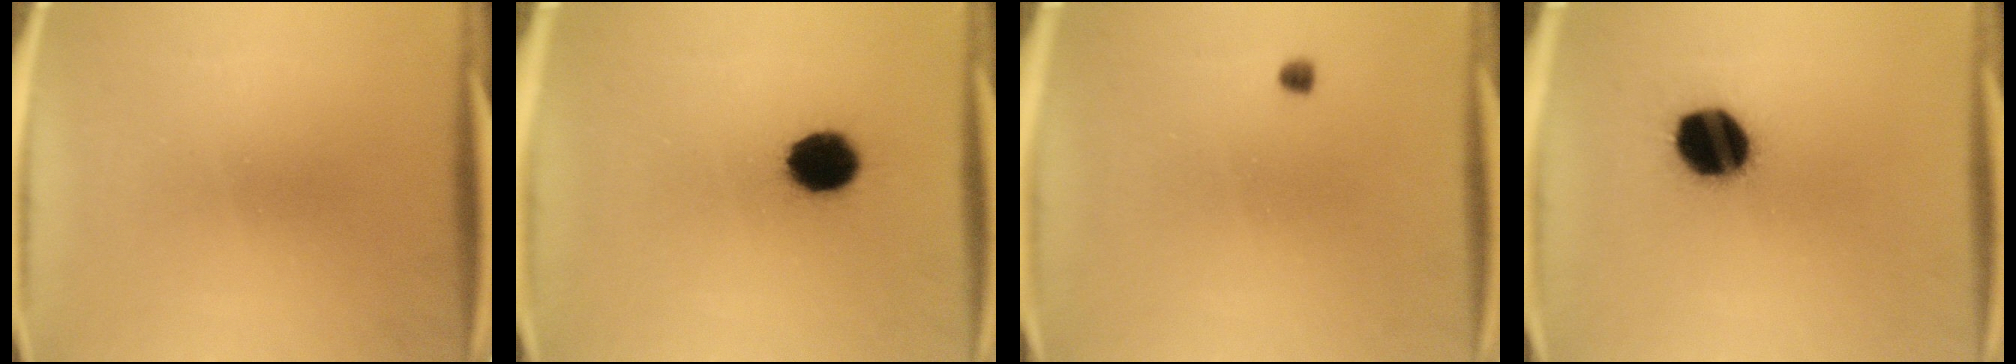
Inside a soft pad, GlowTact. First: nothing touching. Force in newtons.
{"total": 9.5}
{"total": 1.0}
{"total": 14.6}